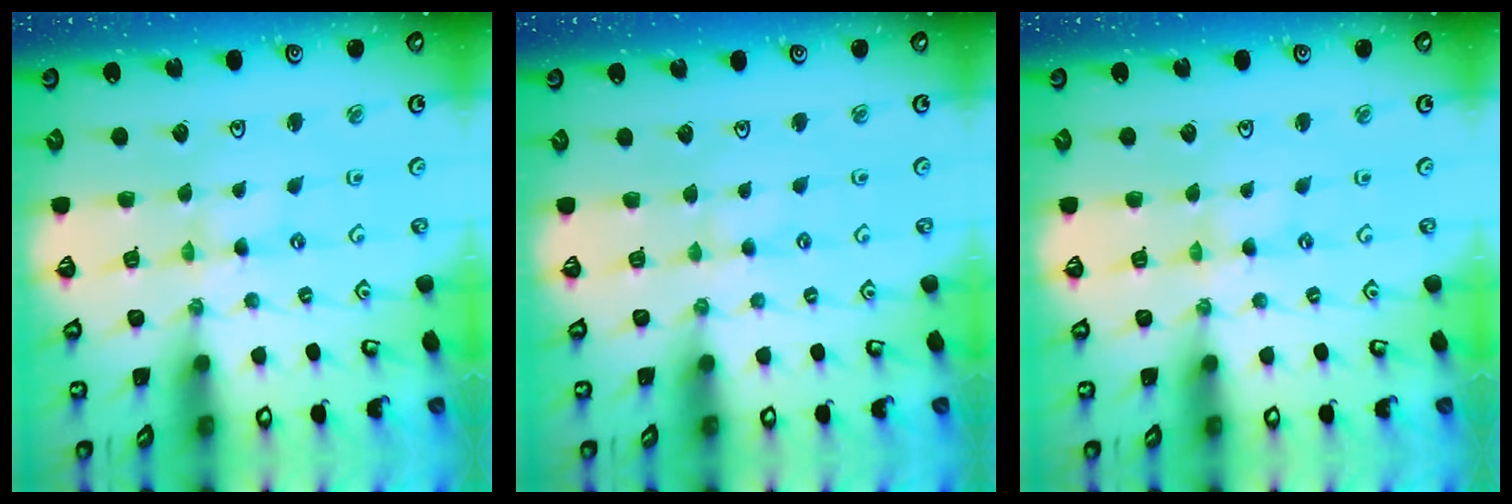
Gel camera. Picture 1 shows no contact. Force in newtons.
{"total": 1.8, "press": 1.7, "slide": 0.4}
{"total": 0.0}